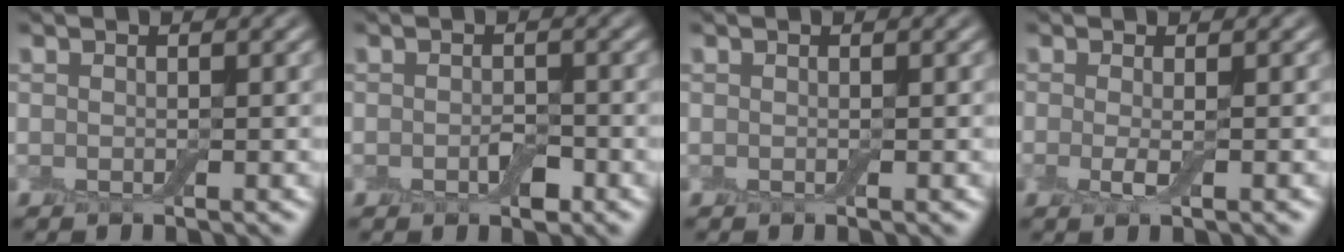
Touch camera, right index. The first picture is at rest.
{"total": 1.7, "force": [-0.6, 0.9, 1.3], "torque": [-0.022, -0.001, -0.011]}
{"total": 0.0}
{"total": 1.9, "force": [-0.3, 0.3, 1.8], "torque": [-0.038, -0.008, -0.008]}